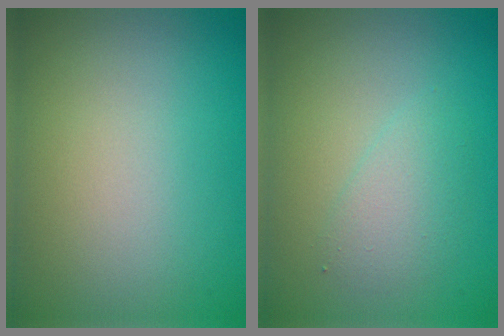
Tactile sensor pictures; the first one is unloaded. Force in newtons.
{"total": 2.0, "press": 2.0, "slide": 0.1}